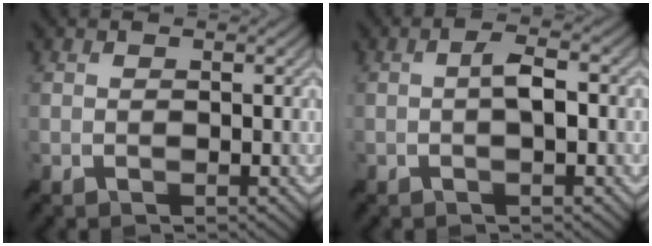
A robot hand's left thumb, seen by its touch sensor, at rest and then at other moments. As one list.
[{"total": 3.2, "force": [-0.2, 0.6, 3.1], "torque": [-0.059, 0.012, -0.010]}]